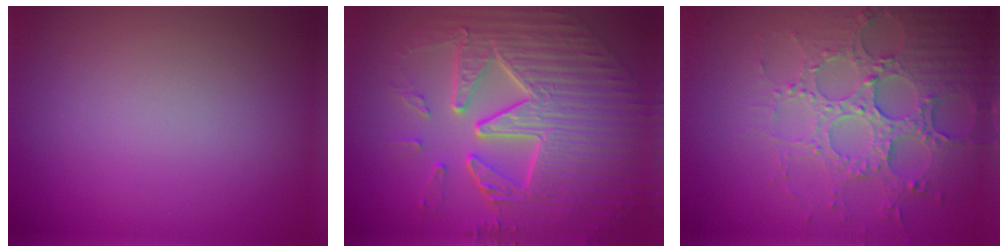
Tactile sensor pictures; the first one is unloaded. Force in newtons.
{"total": 10.3, "press": 7.0, "slide": 7.5}
{"total": 4.7, "press": 4.6, "slide": 1.0}